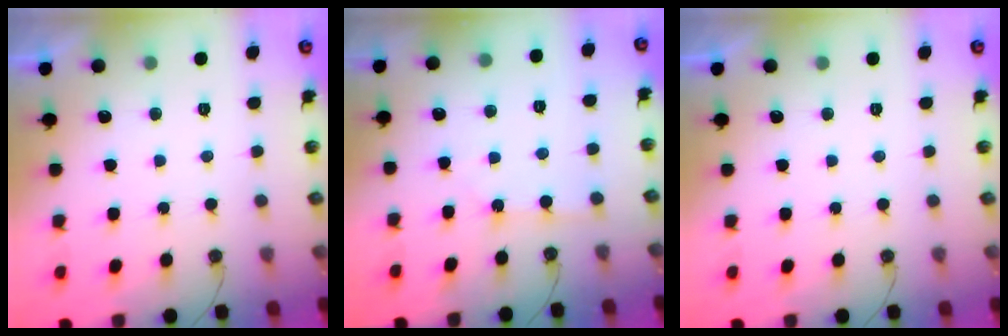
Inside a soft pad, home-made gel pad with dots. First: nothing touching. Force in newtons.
{"total": 2.1, "press": 2.1, "slide": 0.3}
{"total": 0.0}